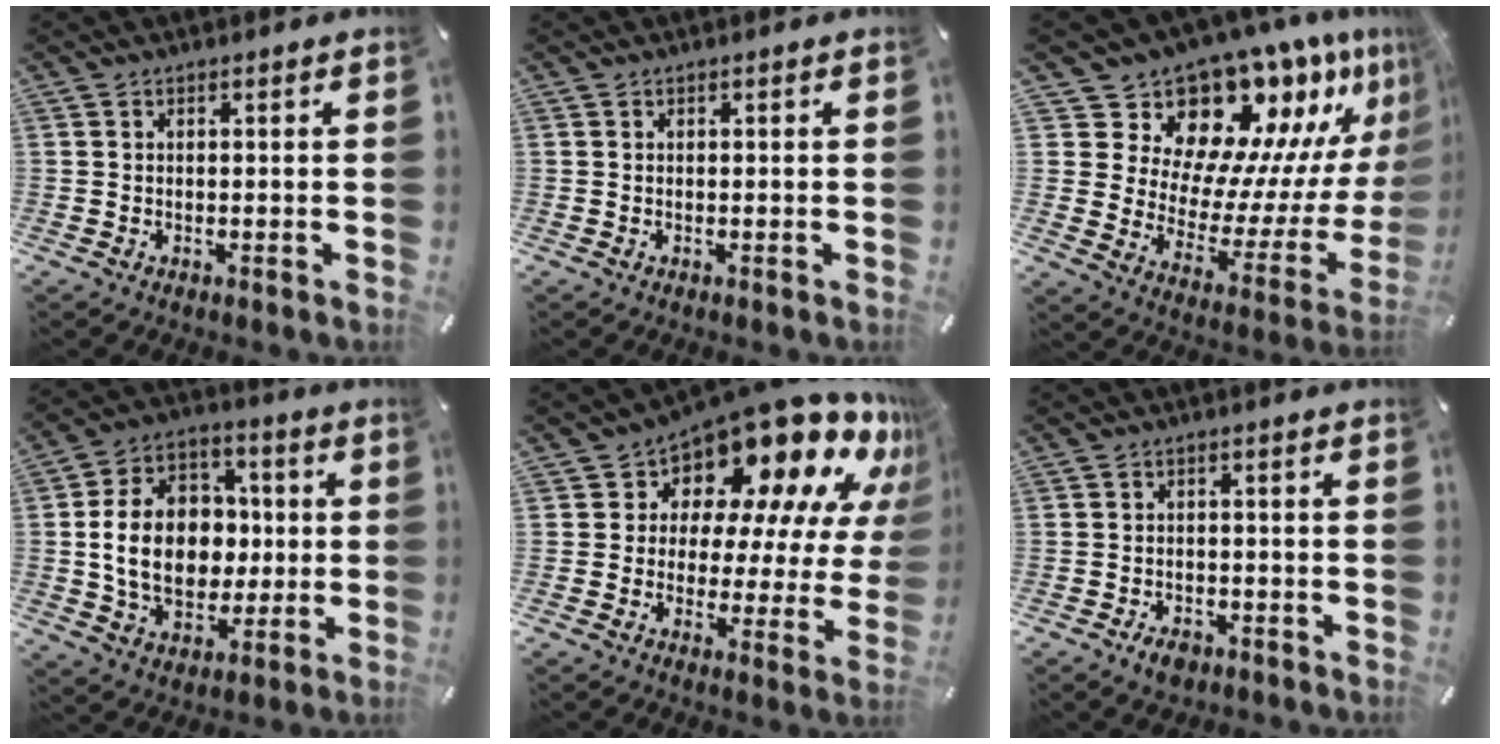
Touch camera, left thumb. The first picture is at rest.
{"total": 0.0}
{"total": 17.2, "force": [15.7, 6.1, 3.3], "torque": [-0.047, -0.166, 0.271]}
{"total": 16.8, "force": [-0.3, 13.2, 10.4], "torque": [-0.214, 0.017, 0.000]}
{"total": 16.9, "force": [13.4, 7.5, 6.9], "torque": [-0.098, -0.128, 0.224]}
{"total": 3.4, "force": [-2.2, 2.1, 1.6], "torque": [-0.032, 0.009, -0.042]}